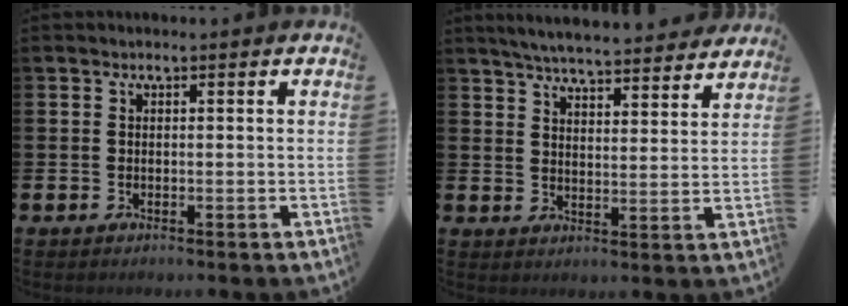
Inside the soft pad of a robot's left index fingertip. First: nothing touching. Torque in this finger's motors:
{"motor_torque": [0.14, -0.58, 0.85, 0.21]}